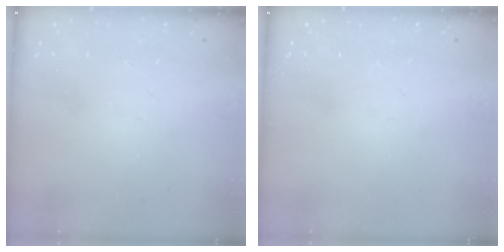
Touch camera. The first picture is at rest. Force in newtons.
{"total": 0.0}